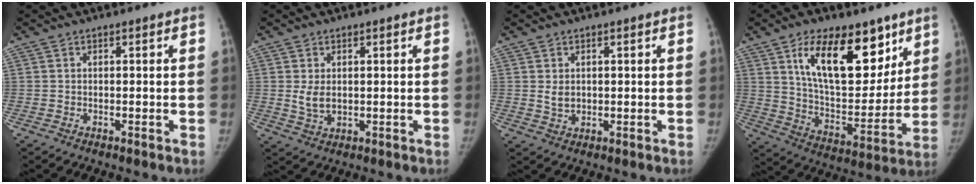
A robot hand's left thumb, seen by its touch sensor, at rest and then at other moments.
{"total": 3.4, "force": [0.6, 2.1, 2.6], "torque": [-0.046, -0.008, 0.017]}
{"total": 2.7, "force": [0.6, 1.9, 1.8], "torque": [-0.024, -0.006, 0.016]}
{"total": 21.4, "force": [11.2, 10.6, 14.8], "torque": [-0.177, -0.057, 0.195]}